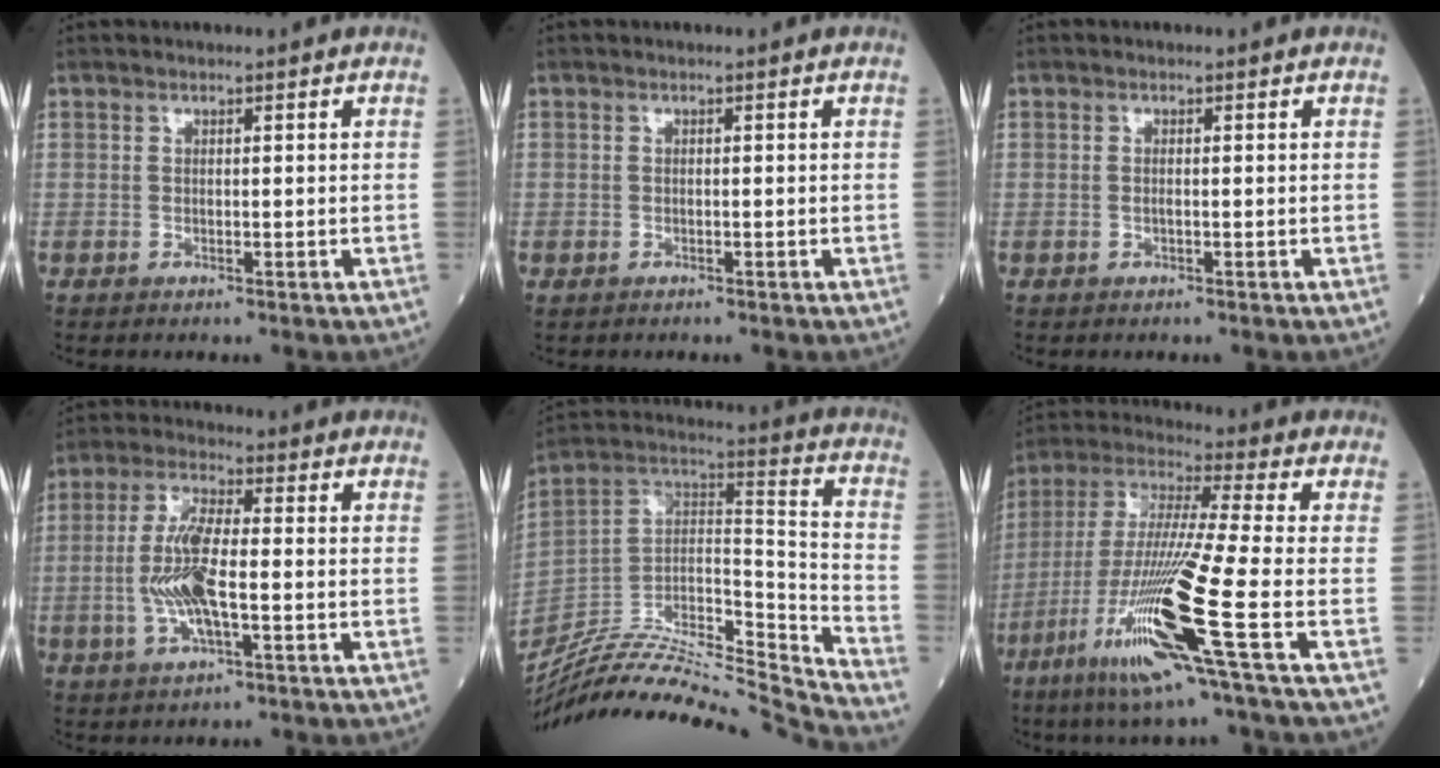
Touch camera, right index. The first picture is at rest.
{"total": 0.7, "force": [-0.5, 0.5, 0.0], "torque": [-0.007, 0.004, -0.009]}
{"total": 0.7, "force": [-0.1, 0.1, 0.7], "torque": [-0.016, 0.000, -0.002]}
{"total": 9.5, "force": [-1.4, 2.2, 9.1], "torque": [-0.193, 0.000, -0.029]}
{"total": 26.0, "force": [-24.9, 0.6, 7.6], "torque": [-0.140, 0.015, -0.407]}
{"total": 18.2, "force": [-7.5, -1.2, 16.5], "torque": [-0.355, -0.036, -0.149]}